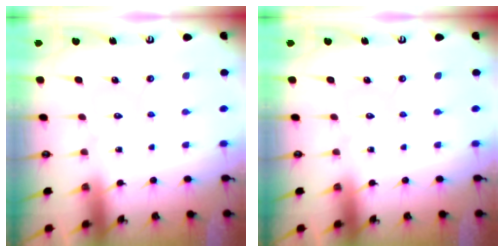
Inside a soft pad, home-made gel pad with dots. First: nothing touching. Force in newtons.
{"total": 0.0}